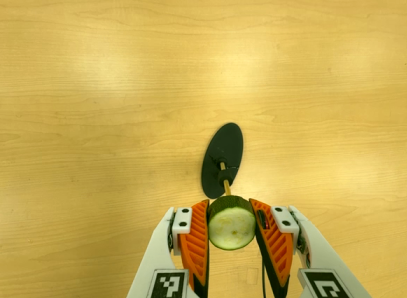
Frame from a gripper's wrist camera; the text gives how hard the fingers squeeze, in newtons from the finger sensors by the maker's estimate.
{"total": 12.1, "left": 10.8, "right": 13.4}